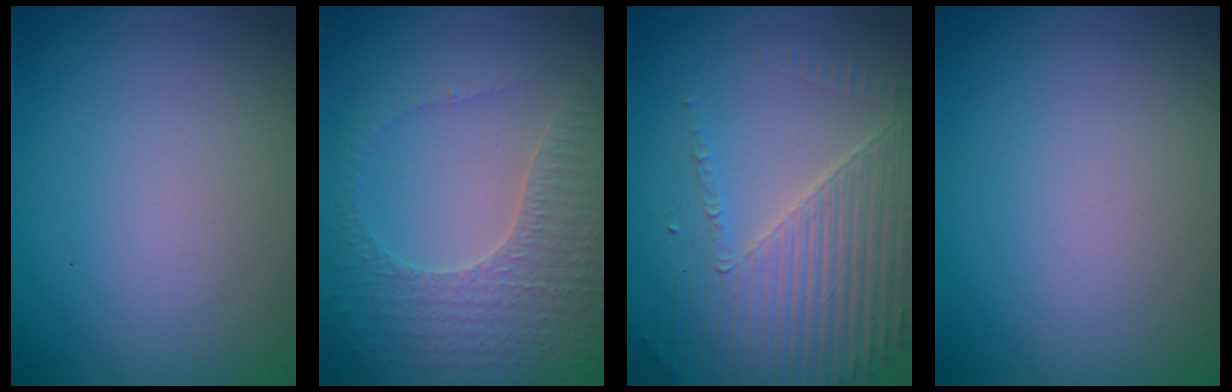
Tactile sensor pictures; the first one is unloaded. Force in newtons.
{"total": 3.4, "press": 3.2, "slide": 1.1}
{"total": 4.4, "press": 3.9, "slide": 2.2}
{"total": 0.0}